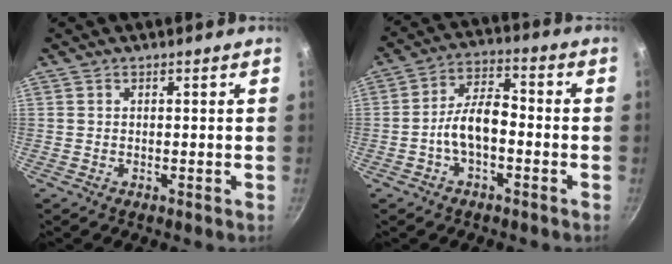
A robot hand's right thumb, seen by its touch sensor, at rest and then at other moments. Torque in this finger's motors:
{"motor_torque": [0.20, 0.83, 0.96, -0.16, 0.17]}